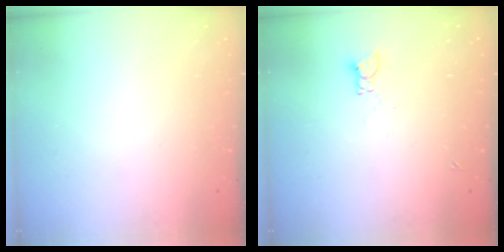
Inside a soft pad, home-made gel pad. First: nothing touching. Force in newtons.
{"total": 3.1, "press": 3.1, "slide": 0.3}